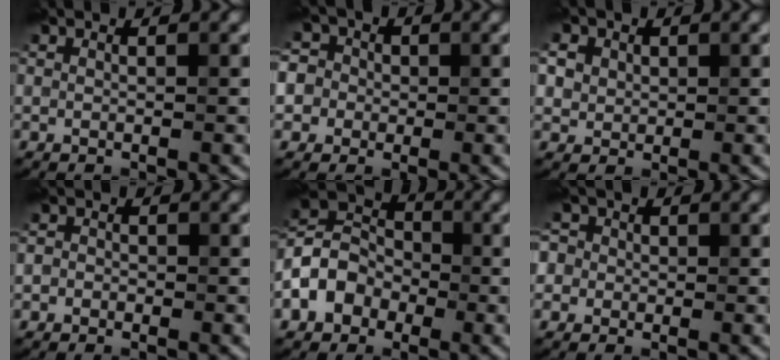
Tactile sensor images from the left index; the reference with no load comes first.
{"total": 7.7, "force": [0.9, 7.1, 2.8], "torque": [-0.053, 0.048, -0.021]}
{"total": 9.5, "force": [3.6, 7.7, 4.3], "torque": [-0.100, 0.032, 0.038]}
{"total": 1.4, "force": [-0.1, 1.3, 0.4], "torque": [0.014, 0.004, -0.021]}
{"total": 5.0, "force": [-2.0, 4.0, 2.2], "torque": [-0.039, 0.011, -0.054]}
{"total": 5.3, "force": [1.2, 4.7, 2.1], "torque": [-0.029, 0.045, -0.018]}